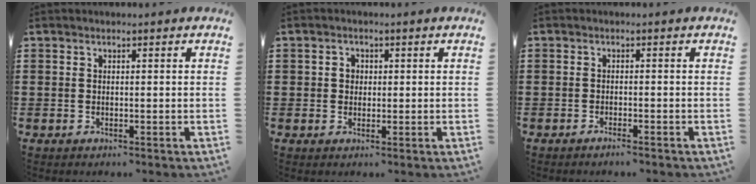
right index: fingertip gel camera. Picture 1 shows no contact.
{"total": 1.7, "force": [0.2, 1.6, 0.7], "torque": [-0.018, 0.010, 0.002]}
{"total": 1.0, "force": [-1.0, -0.1, 0.4], "torque": [-0.009, -0.002, -0.018]}